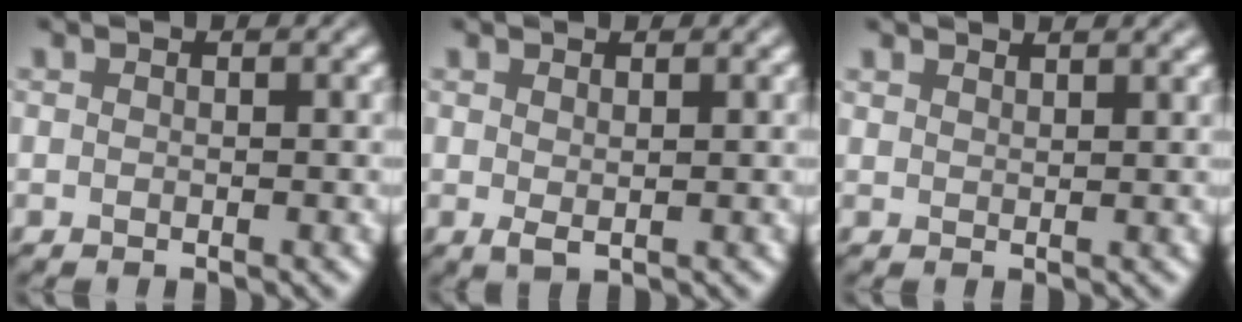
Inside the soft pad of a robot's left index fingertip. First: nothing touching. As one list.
[{"total": 0.9, "force": [0.4, 0.2, 0.7], "torque": [-0.017, -0.005, 0.011]}, {"total": 1.9, "force": [1.9, 0.2, 0.4], "torque": [-0.004, 0.005, 0.030]}]